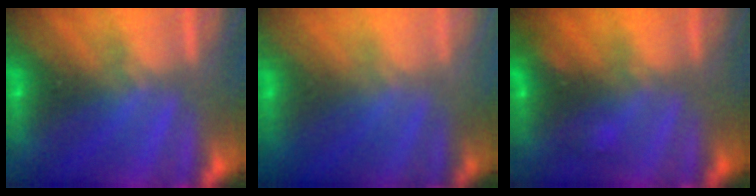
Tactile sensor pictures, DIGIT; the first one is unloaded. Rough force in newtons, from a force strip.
{"total": 2.9}
{"total": 2.3}